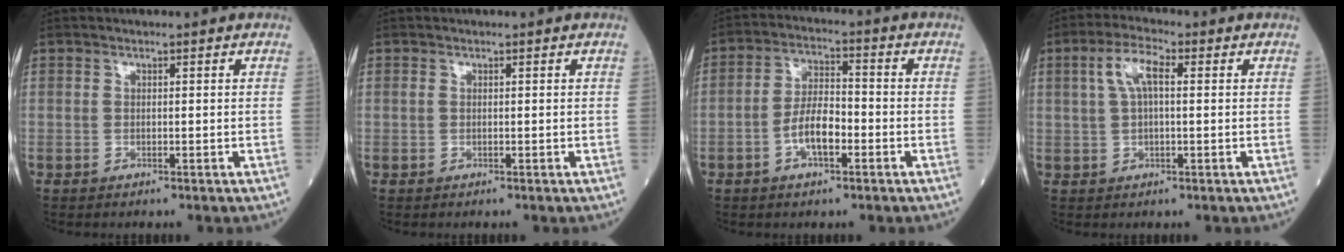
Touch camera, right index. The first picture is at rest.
{"total": 0.0}
{"total": 6.4, "force": [-2.3, 2.4, 5.5], "torque": [-0.112, 0.011, -0.043]}
{"total": 5.5, "force": [1.4, 1.7, 5.0], "torque": [-0.107, 0.021, 0.028]}